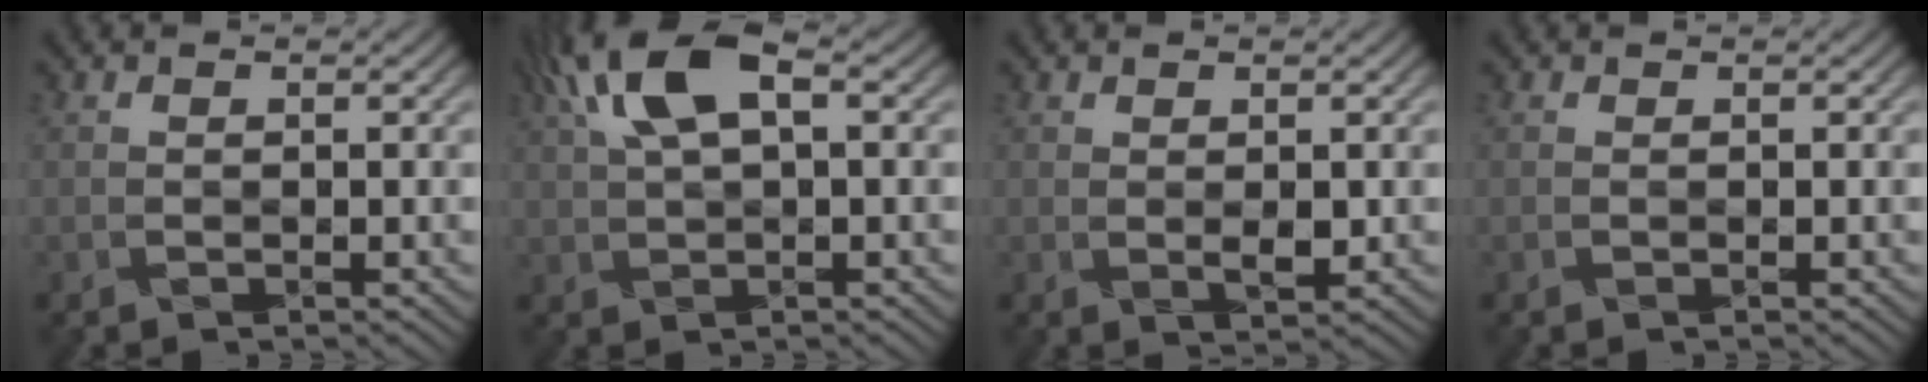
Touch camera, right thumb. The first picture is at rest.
{"total": 9.0, "force": [3.5, 3.8, 7.4], "torque": [-0.152, 0.023, 0.061]}
{"total": 1.8, "force": [0.5, 0.5, 1.7], "torque": [-0.032, -0.003, 0.017]}
{"total": 0.0}